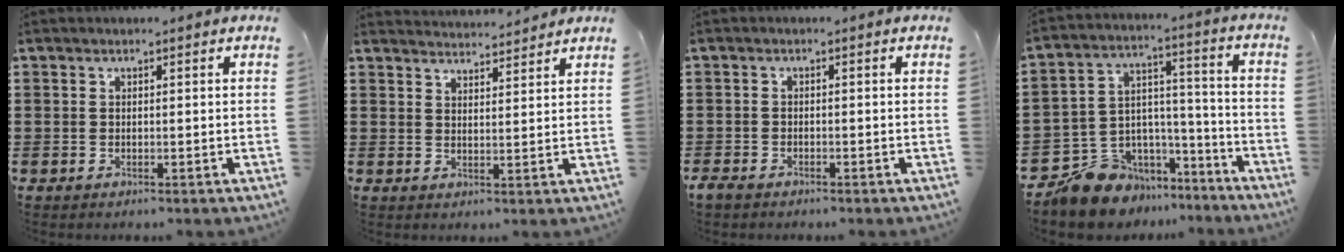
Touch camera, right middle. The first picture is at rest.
{"total": 3.0, "force": [2.9, -0.2, -0.5], "torque": [-0.001, -0.015, 0.055]}
{"total": 1.5, "force": [-1.3, 0.6, 0.4], "torque": [-0.026, -0.001, -0.032]}
{"total": 9.4, "force": [-8.0, 4.9, 0.2], "torque": [-0.038, 0.006, -0.156]}